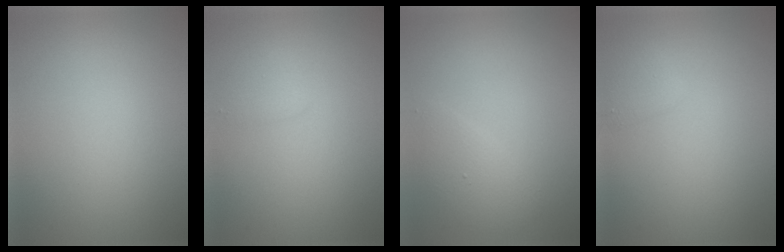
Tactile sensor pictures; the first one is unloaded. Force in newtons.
{"total": 1.1, "press": 1.1, "slide": 0.1}
{"total": 2.0, "press": 2.0, "slide": 0.2}
{"total": 1.2, "press": 1.2, "slide": 0.1}